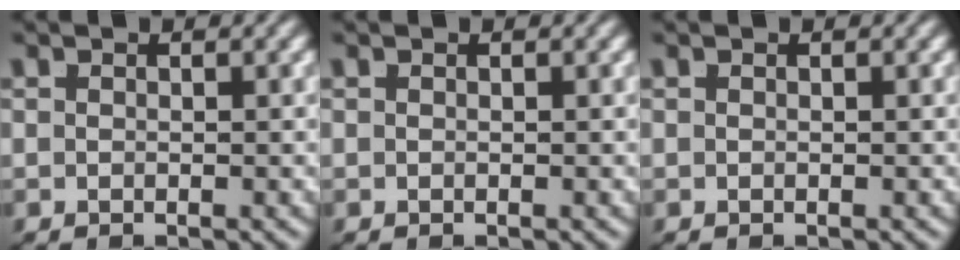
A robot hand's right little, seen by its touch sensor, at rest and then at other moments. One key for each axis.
{"total": 0.0}
{"total": 0.0}